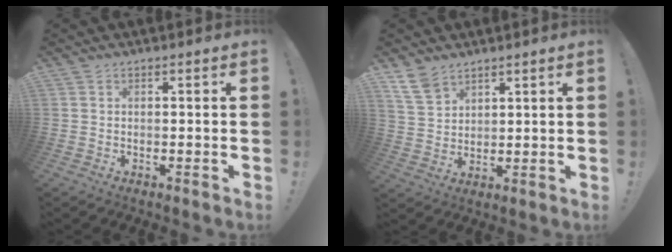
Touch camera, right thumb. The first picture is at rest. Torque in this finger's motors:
{"motor_torque": [0.91, 1.04, 0.04, -0.21, 0.00]}